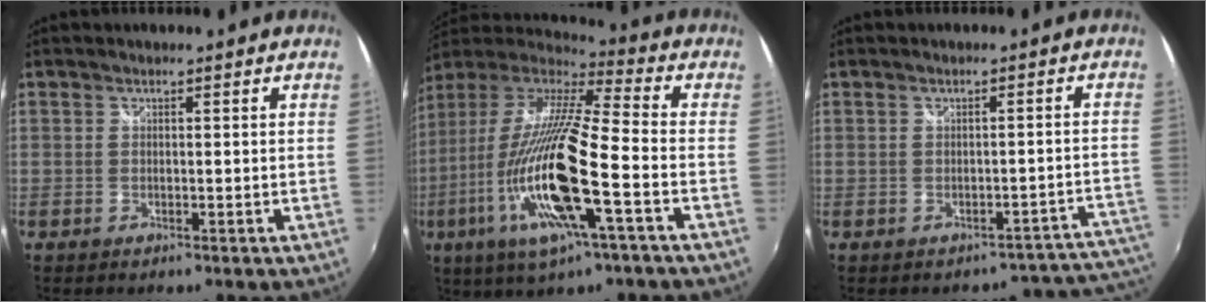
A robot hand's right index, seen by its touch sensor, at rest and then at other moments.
{"total": 22.0, "force": [-6.1, 2.8, 21.0], "torque": [-0.385, -0.041, -0.122]}
{"total": 8.6, "force": [-7.9, 3.2, 1.2], "torque": [0.014, 0.036, -0.082]}